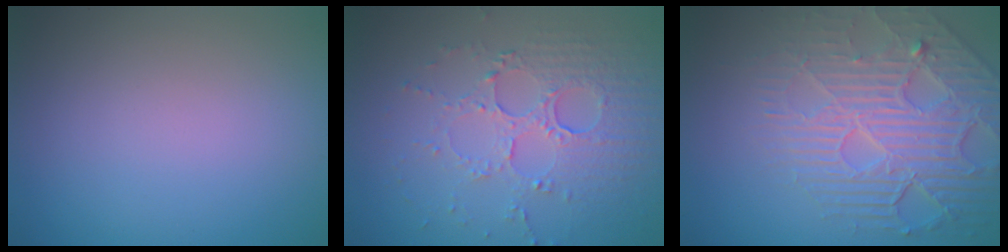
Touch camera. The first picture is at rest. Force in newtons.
{"total": 5.5, "press": 3.7, "slide": 4.1}
{"total": 6.6, "press": 5.3, "slide": 4.0}